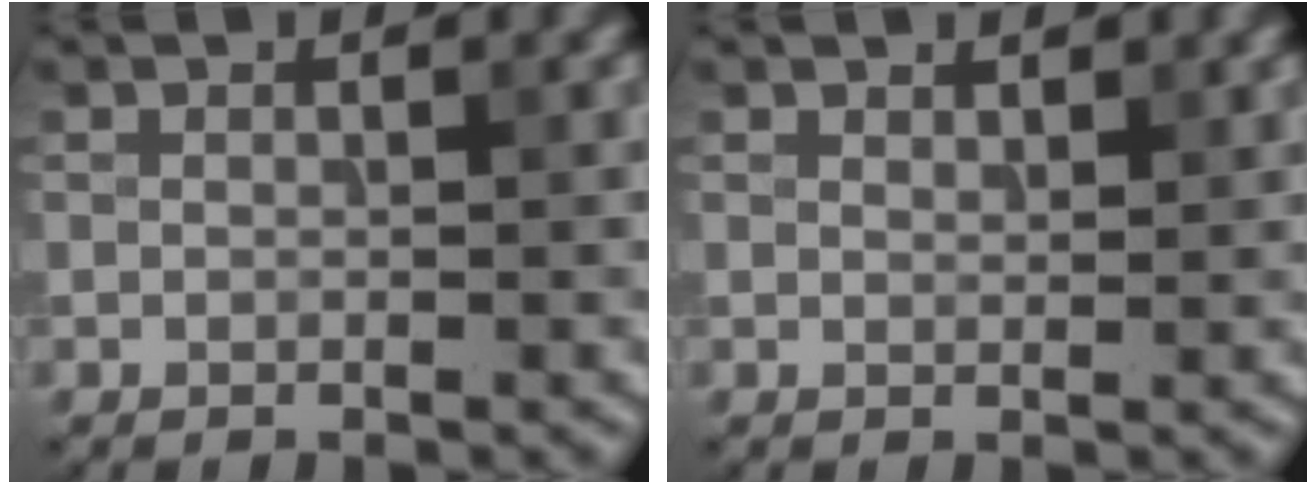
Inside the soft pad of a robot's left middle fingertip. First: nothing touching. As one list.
[{"total": 1.1, "force": [1.1, 0.4, 0.2], "torque": [-0.005, -0.001, 0.018]}]